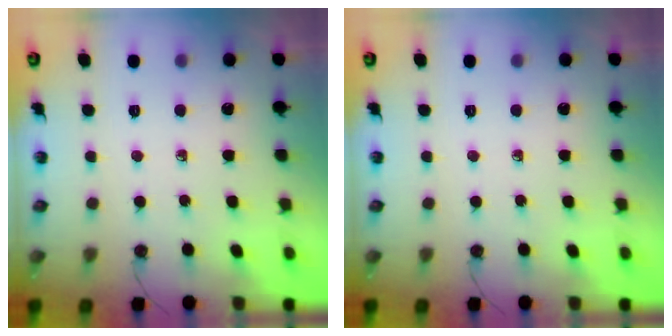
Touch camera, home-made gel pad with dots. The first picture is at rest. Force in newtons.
{"total": 0.0}